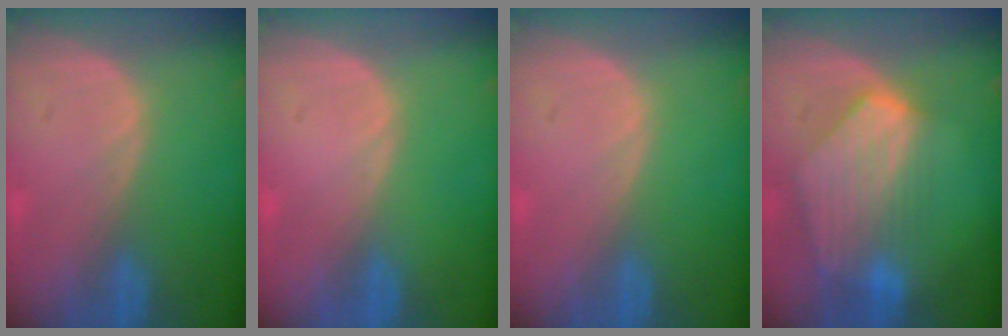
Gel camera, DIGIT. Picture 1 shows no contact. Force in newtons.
{"total": 0.0}
{"total": 0.0}
{"total": 8.6, "press": 7.7, "slide": 3.8}